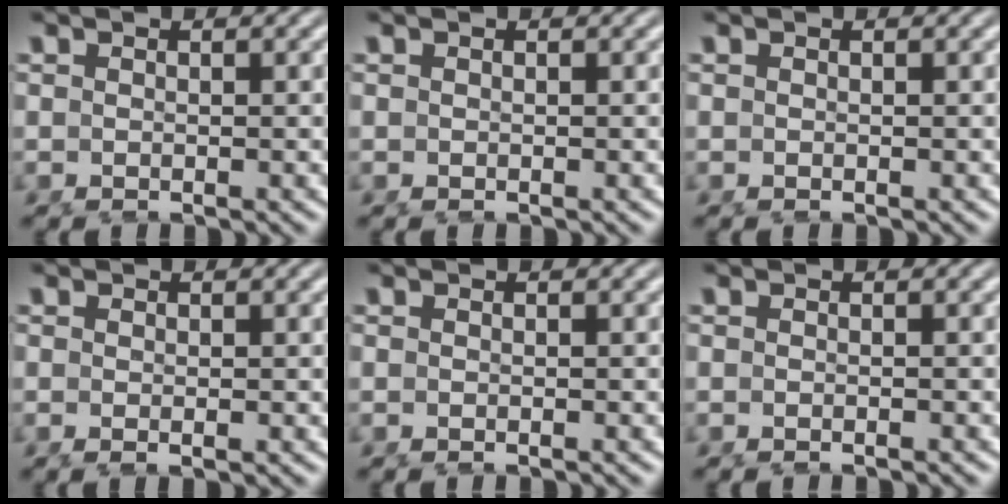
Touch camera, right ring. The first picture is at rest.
{"total": 0.0}
{"total": 0.0}
{"total": 0.9, "force": [-0.4, 0.4, 0.7], "torque": [-0.015, -0.007, -0.005]}
{"total": 0.6, "force": [-0.5, 0.2, 0.3], "torque": [-0.006, -0.002, -0.008]}
{"total": 0.8, "force": [-0.8, 0.1, 0.2], "torque": [-0.006, -0.003, -0.012]}